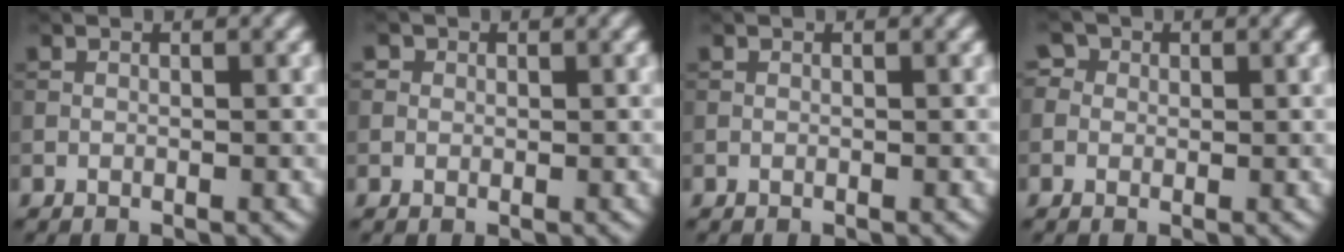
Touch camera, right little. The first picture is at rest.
{"total": 0.9, "force": [0.3, 0.9, 0.2], "torque": [0.001, -0.001, -0.003]}
{"total": 0.0}
{"total": 2.5, "force": [1.0, 2.1, 0.9], "torque": [-0.010, 0.013, 0.000]}